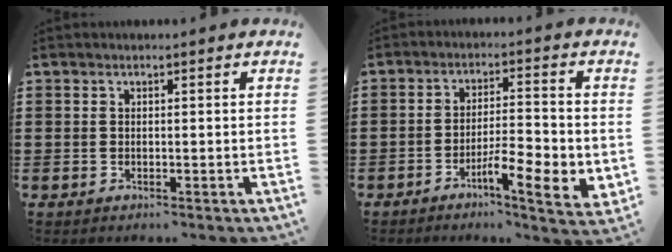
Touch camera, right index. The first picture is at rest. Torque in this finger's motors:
{"motor_torque": [0.45, -0.26, 0.22, 0.10]}